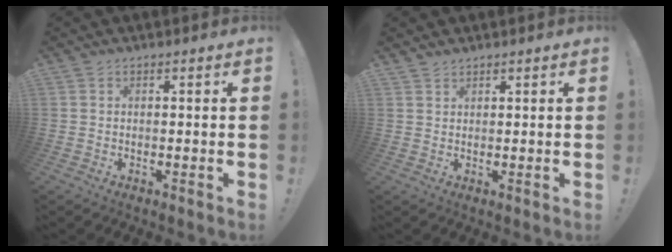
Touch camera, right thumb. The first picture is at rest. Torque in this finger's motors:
{"motor_torque": [0.01, -0.20, -0.07, 0.28, 0.00]}